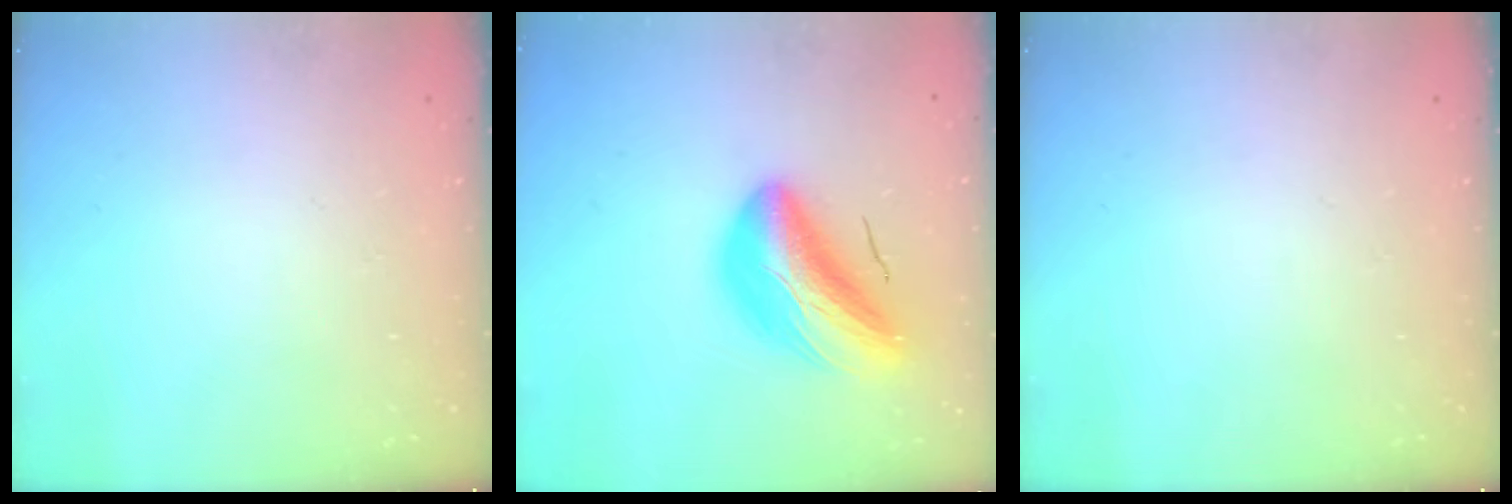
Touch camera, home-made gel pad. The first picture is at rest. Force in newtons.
{"total": 14.3, "press": 13.7, "slide": 4.2}
{"total": 0.0}